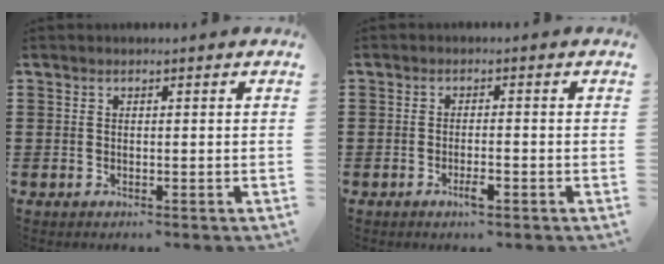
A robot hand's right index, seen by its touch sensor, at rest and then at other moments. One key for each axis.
{"total": 2.5, "fx": -1.2, "fy": 0.4, "fz": 2.1, "tx": -0.042, "ty": -0.004, "tz": -0.024}